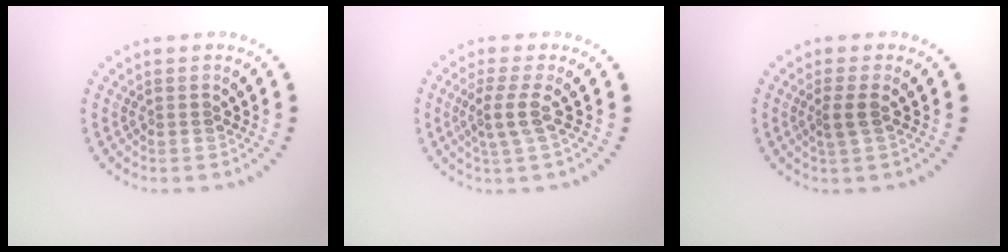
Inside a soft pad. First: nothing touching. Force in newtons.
{"total": 2.2, "press": 1.6, "slide": 1.5}
{"total": 1.6, "press": 1.3, "slide": 0.8}